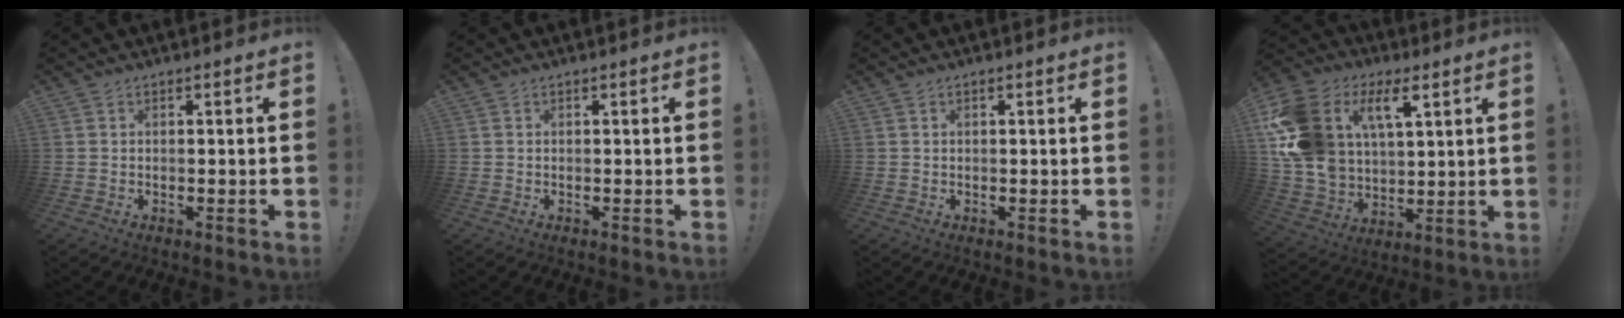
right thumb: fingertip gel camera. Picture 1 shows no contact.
{"total": 0.0}
{"total": 0.0}
{"total": 19.9, "force": [7.6, 13.6, 12.4], "torque": [-0.251, -0.026, 0.142]}